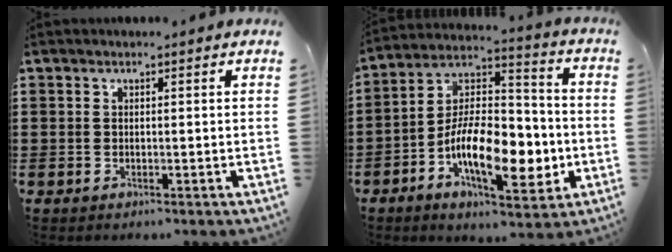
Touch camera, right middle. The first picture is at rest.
{"total": 13.1, "force": [-4.6, 5.9, 10.7], "torque": [-0.206, -0.002, -0.086]}